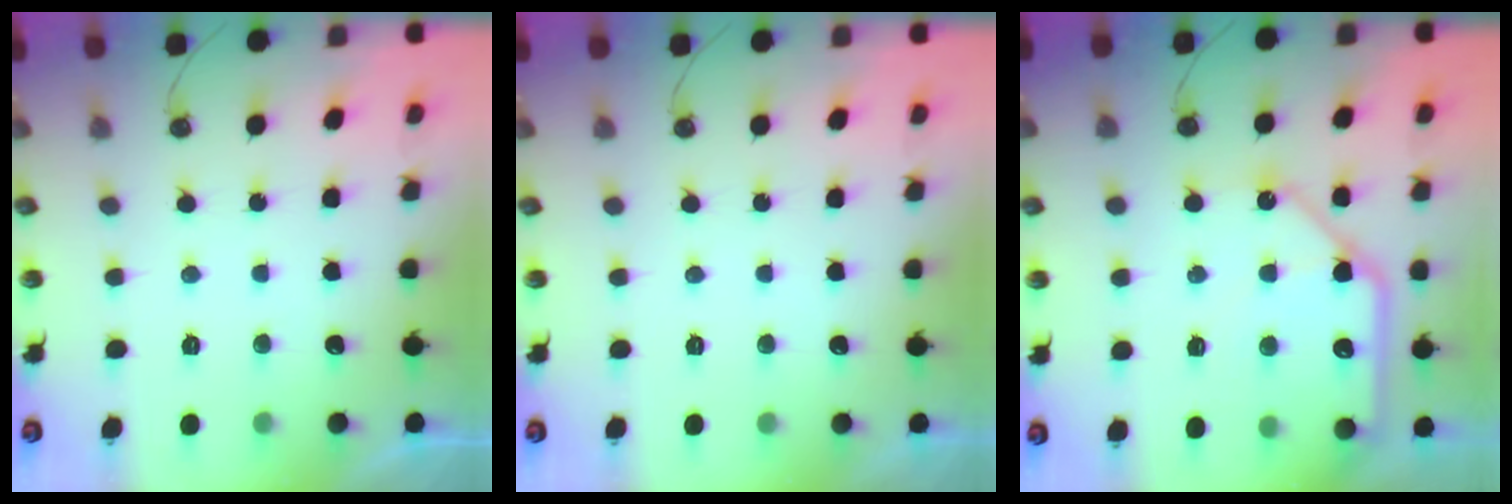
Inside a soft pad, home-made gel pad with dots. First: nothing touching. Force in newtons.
{"total": 0.0}
{"total": 13.1, "press": 13.1, "slide": 0.8}